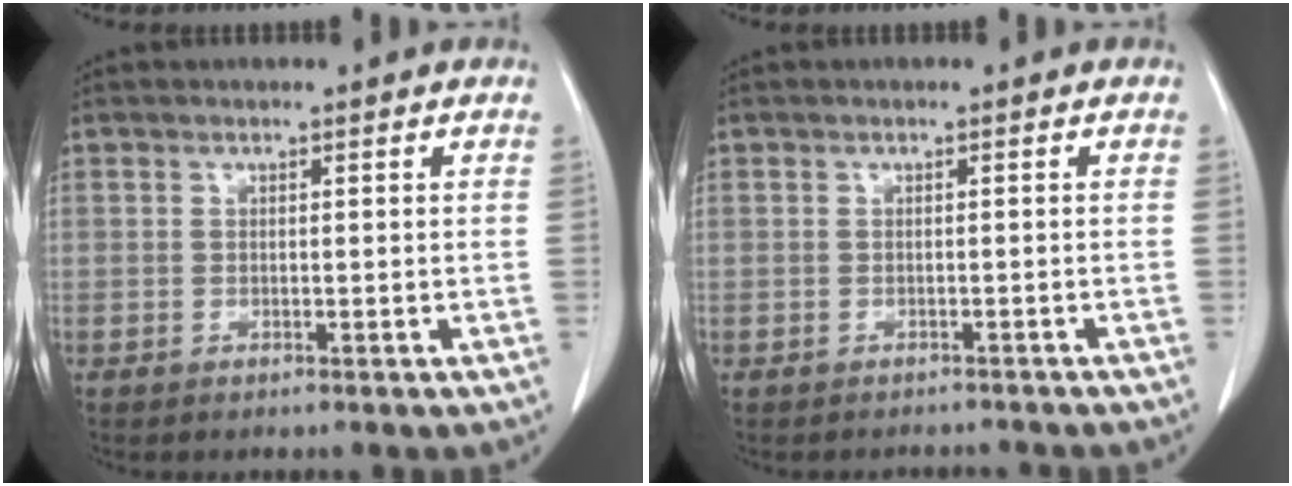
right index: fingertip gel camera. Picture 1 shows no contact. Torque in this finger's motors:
{"motor_torque": [-0.56, -0.35, -0.60, -0.12]}